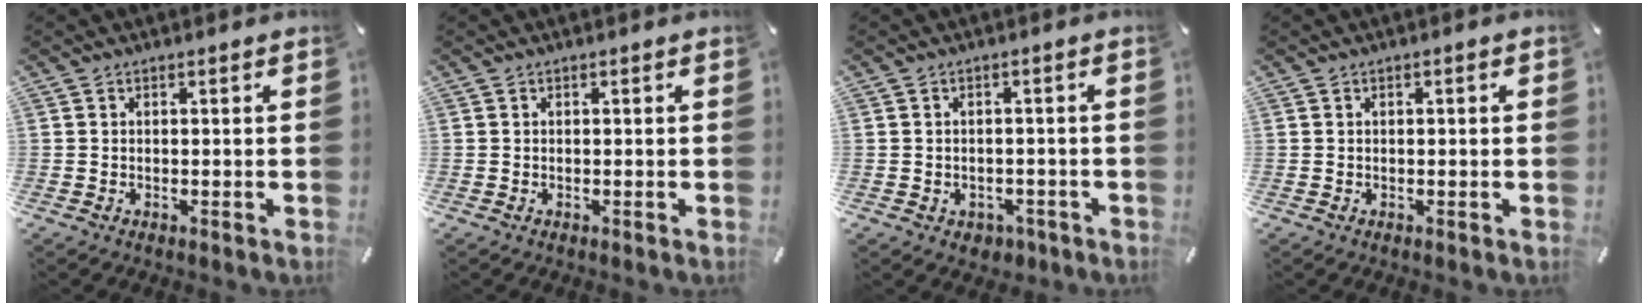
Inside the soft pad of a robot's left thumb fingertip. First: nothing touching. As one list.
[{"total": 0.0}, {"total": 2.7, "force": [-1.1, 2.3, 0.9], "torque": [-0.016, 0.006, -0.021]}, {"total": 0.6, "force": [0.0, 0.3, 0.6], "torque": [-0.009, 0.002, -0.002]}]